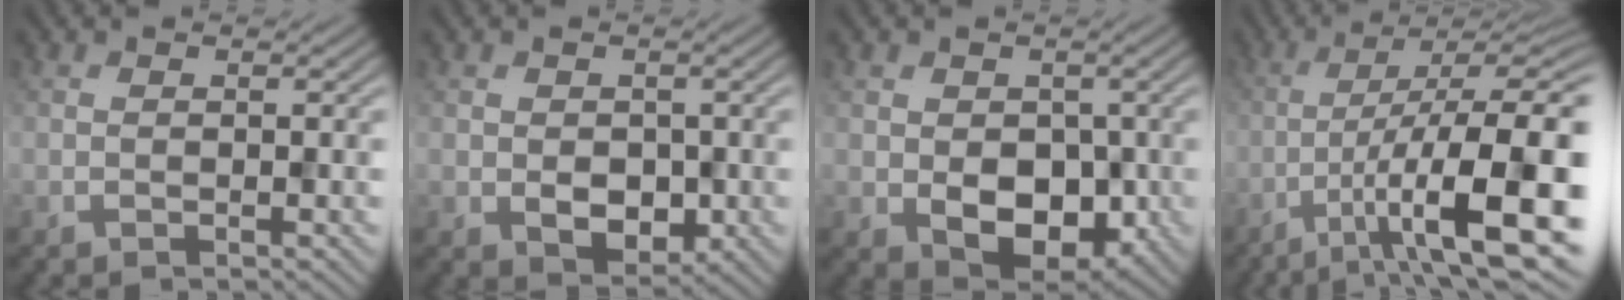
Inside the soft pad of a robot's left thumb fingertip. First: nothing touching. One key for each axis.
{"total": 3.7, "fx": -0.3, "fy": 2.8, "fz": 2.3, "tx": -0.047, "ty": -0.015, "tz": -0.003}
{"total": 7.1, "fx": -0.9, "fy": 5.1, "fz": 4.9, "tx": -0.090, "ty": -0.023, "tz": -0.007}
{"total": 14.9, "fx": -5.2, "fy": 3.4, "fz": 13.5, "tx": -0.213, "ty": -0.001, "tz": -0.077}